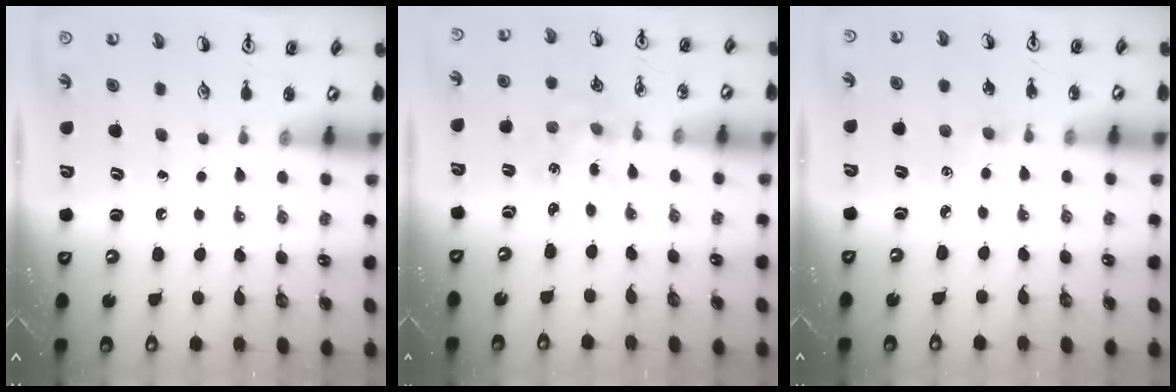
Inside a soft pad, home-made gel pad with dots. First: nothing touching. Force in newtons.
{"total": 1.4, "press": 1.4, "slide": 0.2}
{"total": 1.1, "press": 1.1, "slide": 0.2}